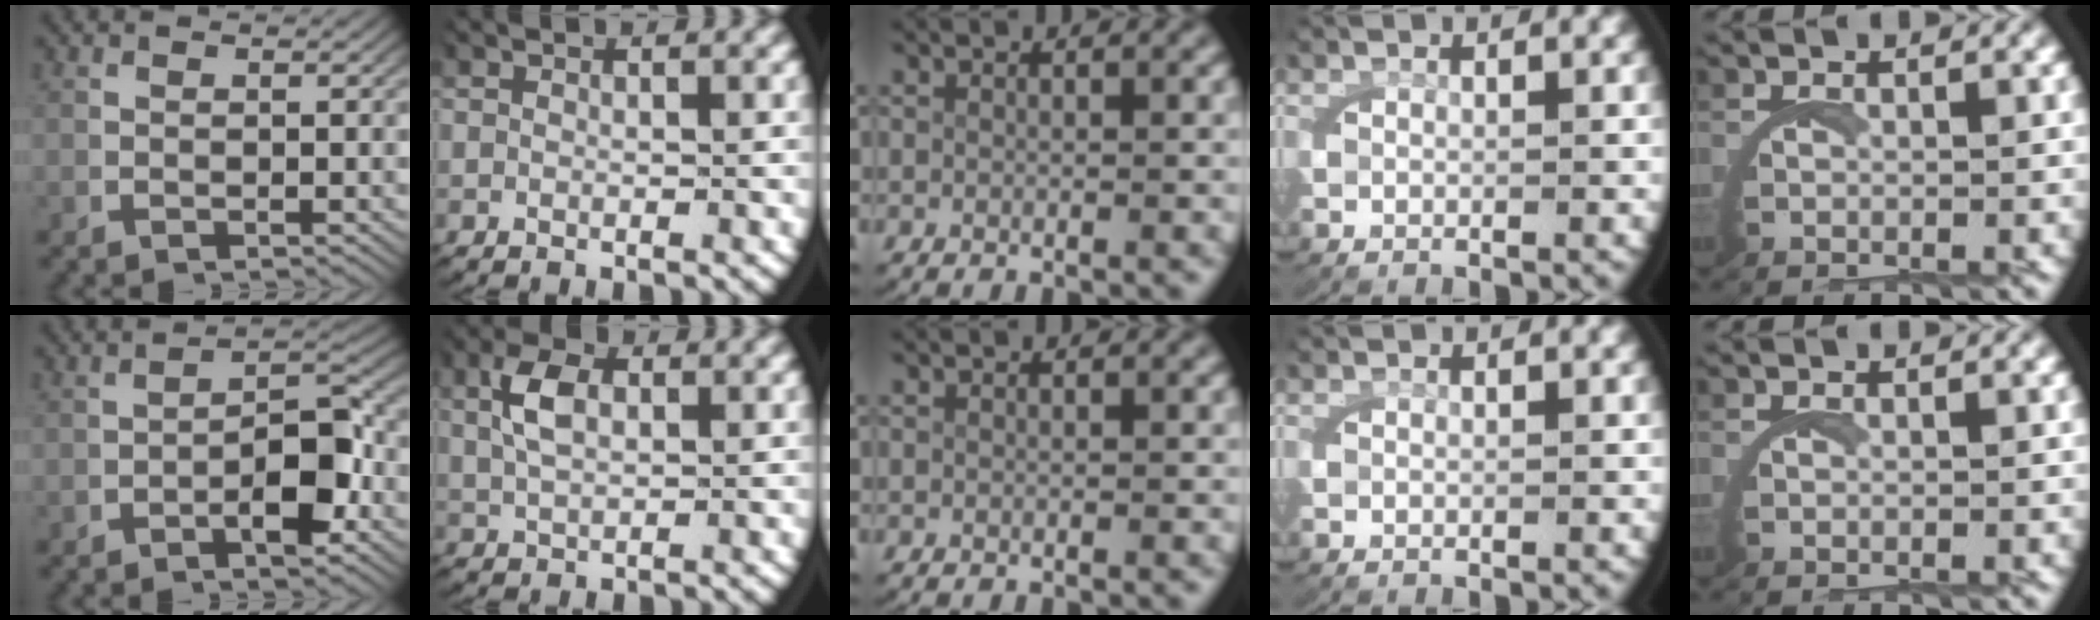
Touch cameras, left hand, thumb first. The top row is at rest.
{"thumb": {"total": 5.6, "force": [-1.0, 2.2, 5.0], "torque": [-0.073, -0.005, -0.018]}, "index": {"total": 3.3, "force": [1.1, 1.8, 2.5], "torque": [-0.060, 0.000, 0.024]}}